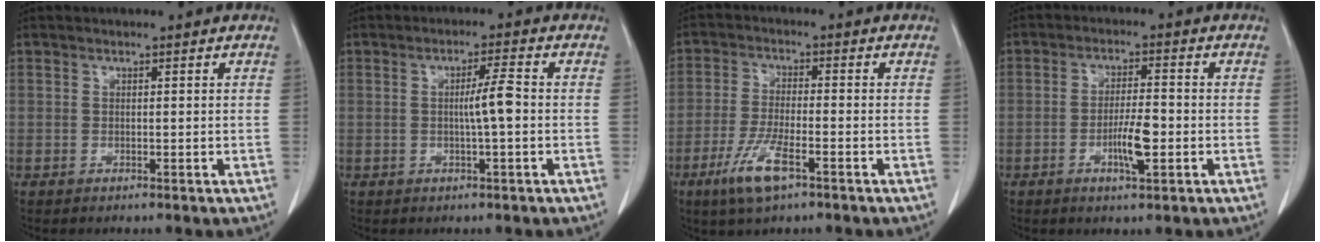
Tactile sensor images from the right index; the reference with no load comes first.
{"total": 4.1, "force": [-0.2, -0.1, 4.1], "torque": [-0.071, 0.001, -0.005]}
{"total": 7.1, "force": [-3.9, 1.4, 5.8], "torque": [-0.123, -0.012, -0.071]}
{"total": 5.5, "force": [-1.7, 1.0, 5.2], "torque": [-0.096, -0.003, -0.028]}